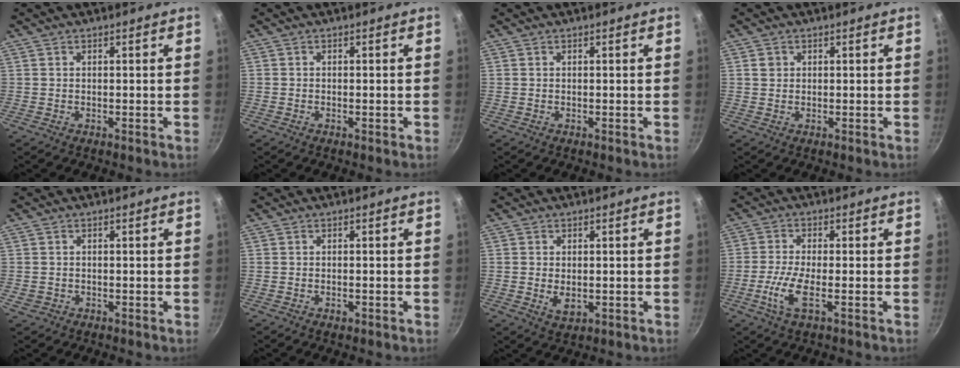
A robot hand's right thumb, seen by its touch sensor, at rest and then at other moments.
{"total": 0.7, "force": [-0.3, 0.4, 0.4], "torque": [-0.007, 0.003, -0.006]}
{"total": 0.0}
{"total": 1.5, "force": [0.4, 1.4, 0.5], "torque": [-0.003, 0.004, 0.006]}
{"total": 1.4, "force": [-0.3, 1.2, 0.5], "torque": [-0.009, 0.002, -0.002]}
{"total": 1.1, "force": [-0.5, 0.6, 0.8], "torque": [-0.013, 0.002, -0.007]}
{"total": 3.7, "force": [-0.3, 2.4, 2.8], "torque": [-0.046, -0.009, 0.001]}
{"total": 6.1, "force": [-1.9, 1.5, 5.6], "torque": [-0.130, 0.003, -0.044]}